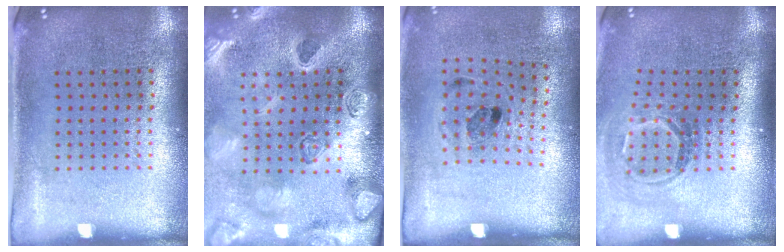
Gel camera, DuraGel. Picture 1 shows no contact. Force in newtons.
{"total": 4.1, "press": 3.2, "slide": 2.5}
{"total": 1.2, "press": 0.7, "slide": 0.9}
{"total": 1.7, "press": 1.2, "slide": 1.3}